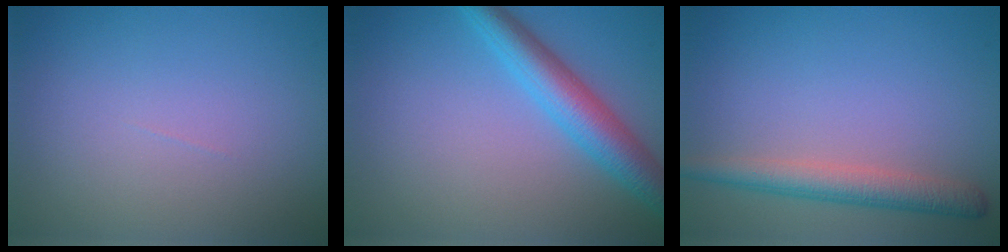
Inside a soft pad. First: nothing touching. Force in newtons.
{"total": 4.8, "press": 4.8, "slide": 0.1}
{"total": 3.4, "press": 3.4, "slide": 0.1}